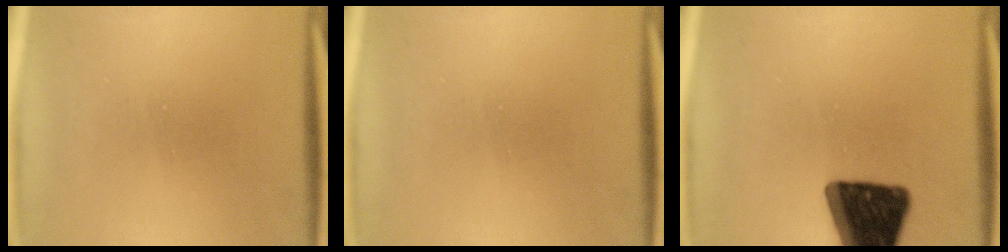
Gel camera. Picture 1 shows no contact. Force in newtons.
{"total": 0.0}
{"total": 17.2}